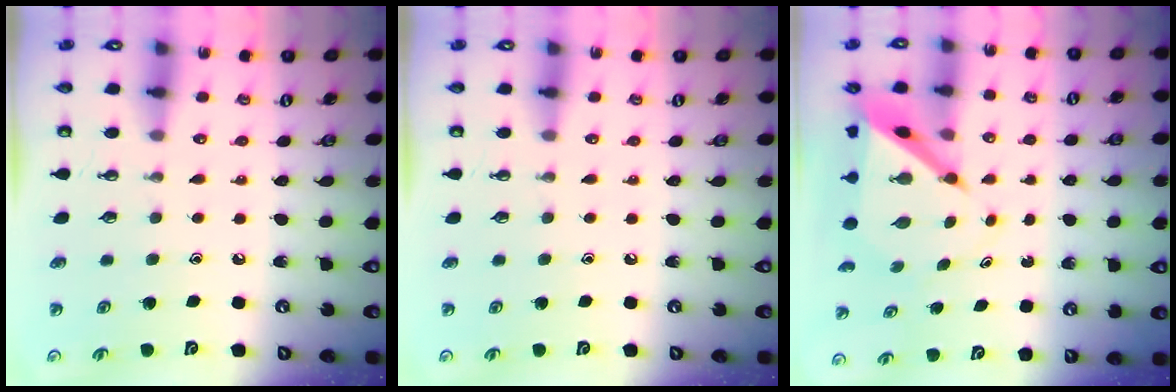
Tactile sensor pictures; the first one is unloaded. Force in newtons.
{"total": 0.0}
{"total": 7.0, "press": 7.0, "slide": 0.5}